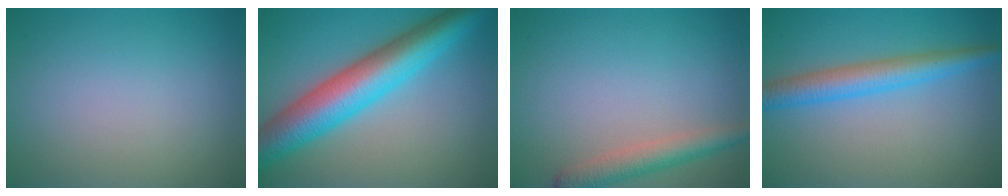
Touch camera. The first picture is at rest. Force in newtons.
{"total": 9.5, "press": 9.5, "slide": 0.2}
{"total": 3.1, "press": 3.1, "slide": 0.2}
{"total": 4.3, "press": 4.3, "slide": 0.1}